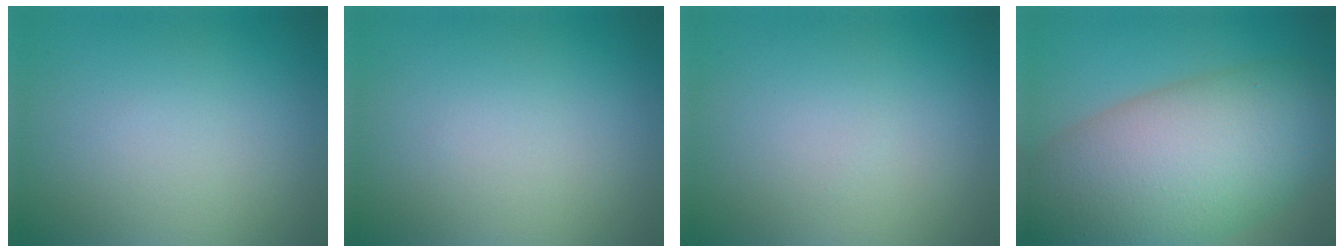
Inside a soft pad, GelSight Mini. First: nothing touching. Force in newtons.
{"total": 0.0}
{"total": 0.0}
{"total": 13.4, "press": 13.4, "slide": 0.8}